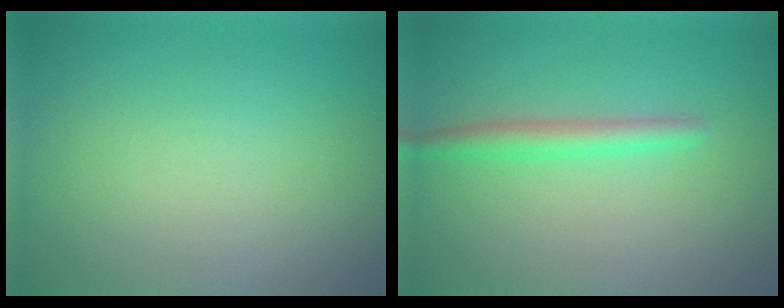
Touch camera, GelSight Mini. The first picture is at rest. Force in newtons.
{"total": 2.2, "press": 2.1, "slide": 0.1}